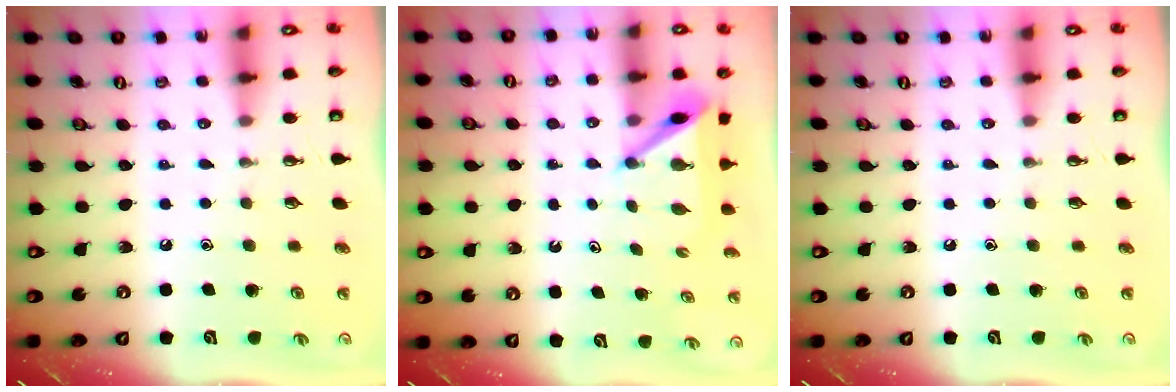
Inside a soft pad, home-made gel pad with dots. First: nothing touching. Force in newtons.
{"total": 5.7, "press": 5.7, "slide": 0.2}
{"total": 0.0}